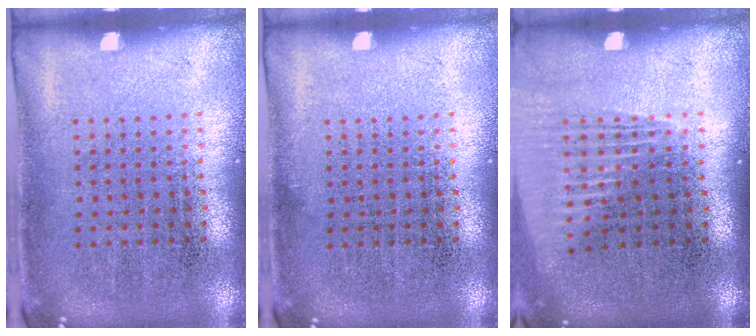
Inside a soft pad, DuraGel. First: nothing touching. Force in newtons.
{"total": 0.0}
{"total": 1.4, "press": 1.3, "slide": 0.6}